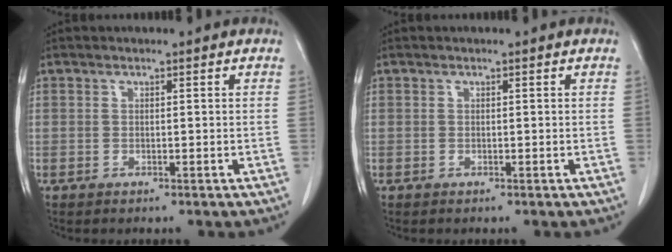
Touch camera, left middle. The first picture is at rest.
{"total": 0.0}